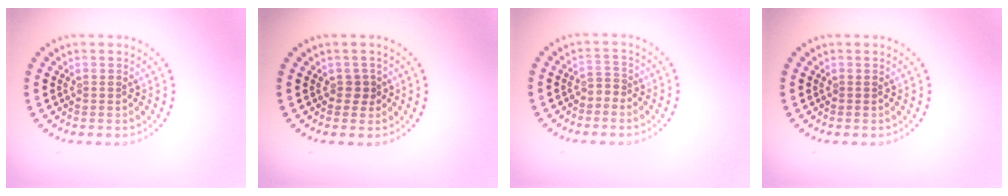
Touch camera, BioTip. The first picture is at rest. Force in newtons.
{"total": 1.2, "press": 0.8, "slide": 0.8}
{"total": 1.1, "press": 0.8, "slide": 0.7}
{"total": 0.0}